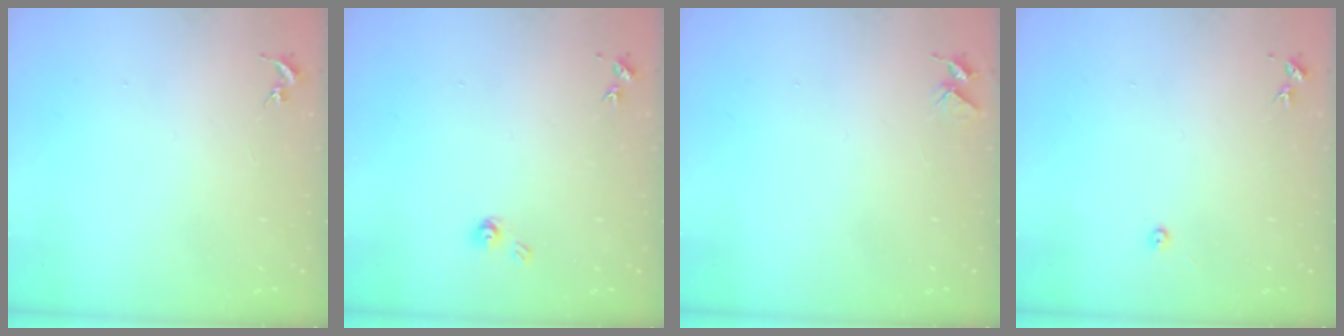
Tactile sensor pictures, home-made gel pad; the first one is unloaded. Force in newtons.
{"total": 4.9, "press": 4.9, "slide": 0.5}
{"total": 4.0, "press": 4.0, "slide": 0.3}
{"total": 3.0, "press": 3.0, "slide": 0.4}